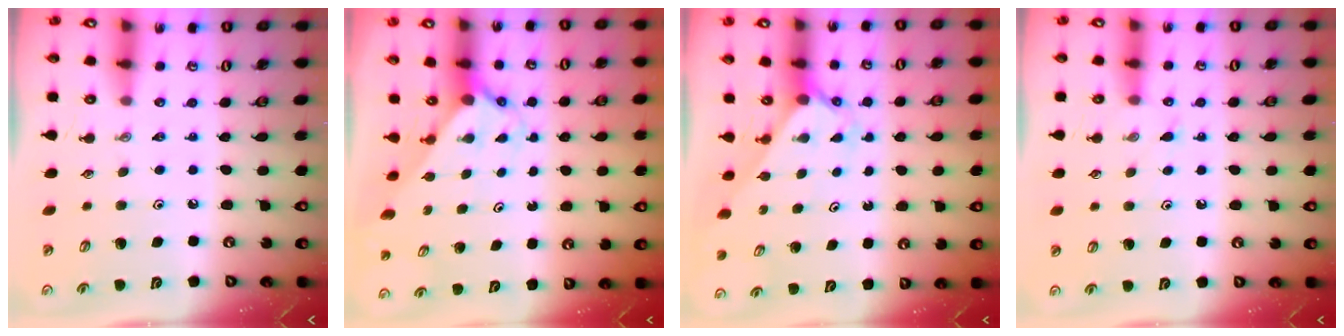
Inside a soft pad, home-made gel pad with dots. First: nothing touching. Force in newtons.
{"total": 1.7, "press": 1.7, "slide": 0.1}
{"total": 1.9, "press": 1.9, "slide": 0.2}
{"total": 4.6, "press": 4.6, "slide": 0.5}